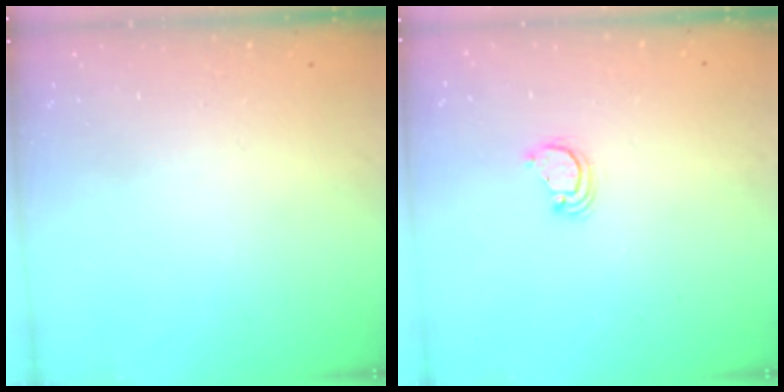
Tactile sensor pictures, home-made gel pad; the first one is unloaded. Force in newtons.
{"total": 2.9, "press": 2.9, "slide": 0.1}